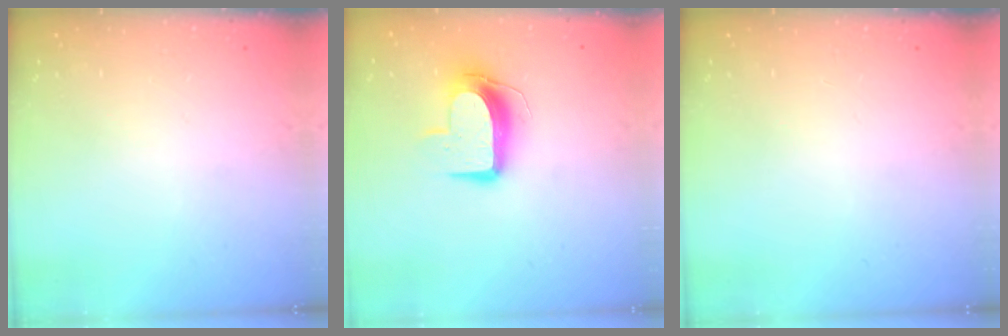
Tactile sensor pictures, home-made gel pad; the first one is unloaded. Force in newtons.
{"total": 10.6, "press": 10.5, "slide": 1.0}
{"total": 0.0}